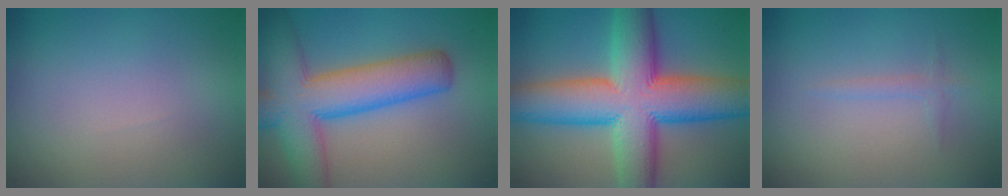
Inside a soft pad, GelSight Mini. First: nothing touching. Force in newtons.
{"total": 9.9, "press": 9.9, "slide": 0.4}
{"total": 14.0, "press": 13.9, "slide": 0.5}
{"total": 0.8, "press": 0.8, "slide": 0.0}